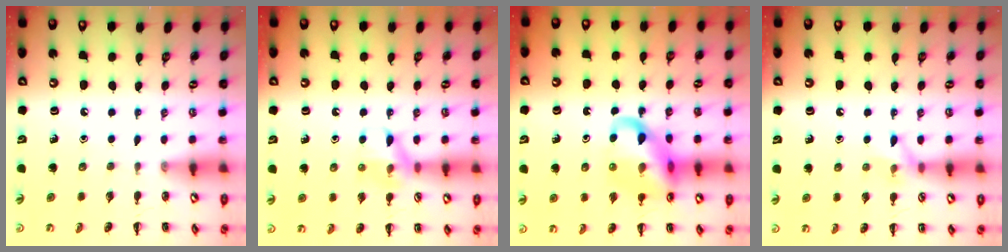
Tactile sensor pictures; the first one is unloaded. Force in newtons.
{"total": 9.1, "press": 9.1, "slide": 0.7}
{"total": 14.4, "press": 14.2, "slide": 2.3}
{"total": 6.7, "press": 6.5, "slide": 1.7}